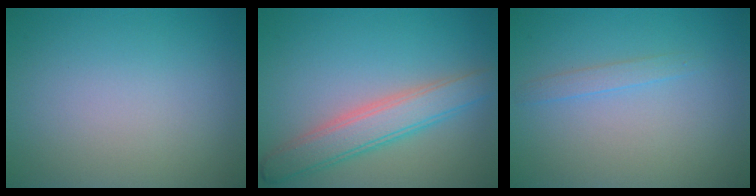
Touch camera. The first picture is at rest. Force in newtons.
{"total": 4.5, "press": 4.5, "slide": 0.1}
{"total": 1.1, "press": 1.1, "slide": 0.2}